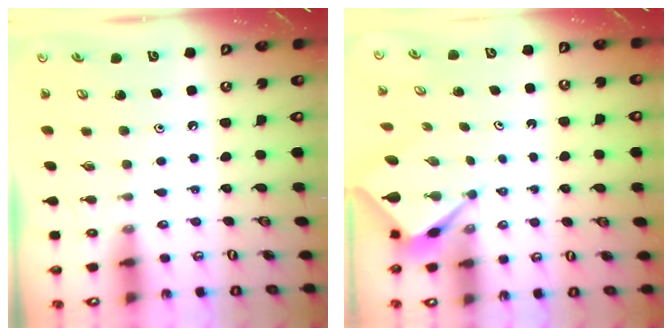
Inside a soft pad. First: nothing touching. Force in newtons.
{"total": 2.5, "press": 2.5, "slide": 0.2}